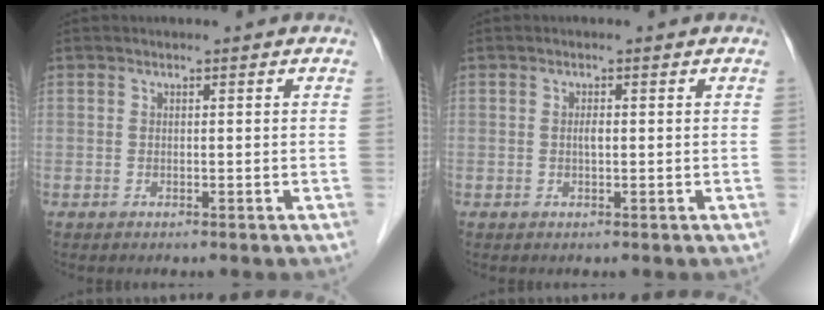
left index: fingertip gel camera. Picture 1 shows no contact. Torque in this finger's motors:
{"motor_torque": [0.29, 0.22, 0.00, 0.00]}